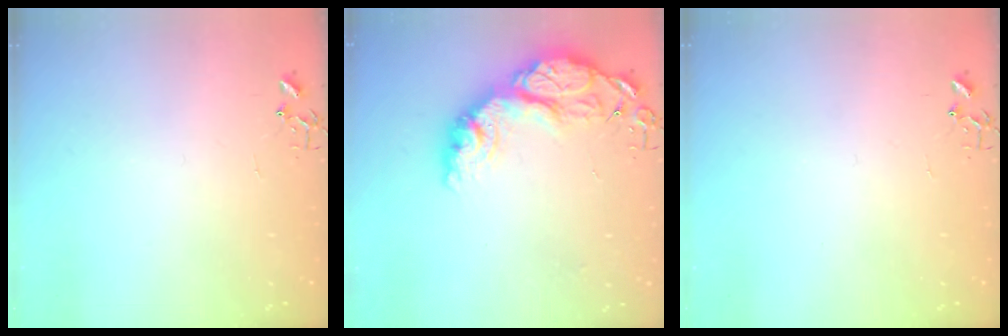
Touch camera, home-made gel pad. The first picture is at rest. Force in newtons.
{"total": 19.9, "press": 19.9, "slide": 1.4}
{"total": 0.0}